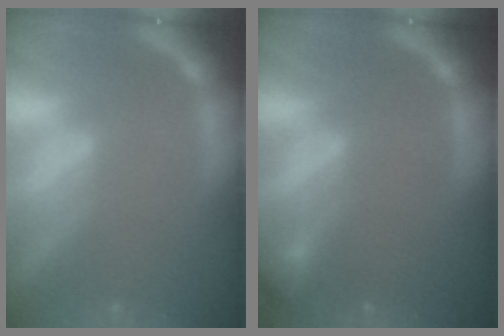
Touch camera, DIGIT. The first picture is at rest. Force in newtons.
{"total": 0.9}